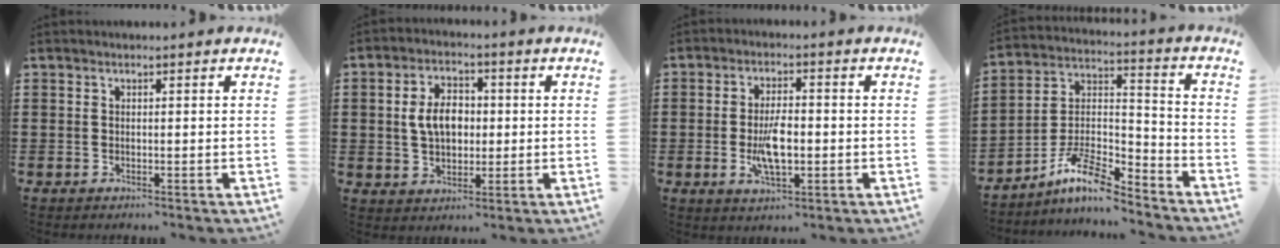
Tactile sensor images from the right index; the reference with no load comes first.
{"total": 6.4, "force": [0.4, 4.2, 4.8], "torque": [-0.108, 0.009, -0.003]}
{"total": 6.4, "force": [-1.1, 2.7, 5.7], "torque": [-0.119, -0.003, -0.024]}
{"total": 10.2, "force": [-8.2, 2.3, 5.6], "torque": [-0.123, 0.009, -0.161]}